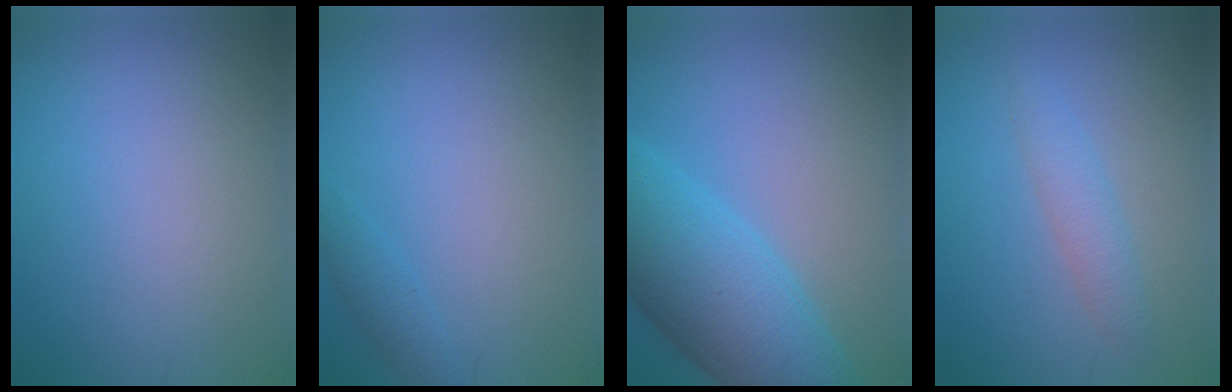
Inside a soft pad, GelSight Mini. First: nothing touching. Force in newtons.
{"total": 1.3, "press": 1.3, "slide": 0.1}
{"total": 9.4, "press": 9.4, "slide": 0.3}
{"total": 2.1, "press": 2.1, "slide": 0.1}